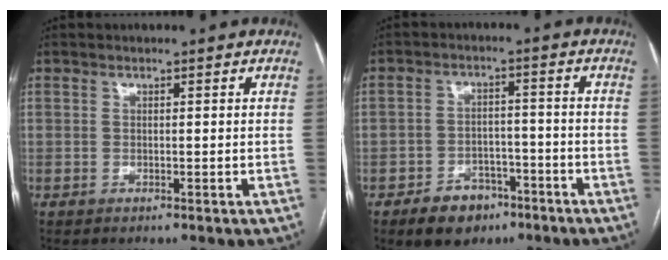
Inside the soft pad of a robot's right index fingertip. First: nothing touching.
{"total": 6.9, "force": [-4.3, 4.5, 2.8], "torque": [-0.045, 0.010, -0.061]}